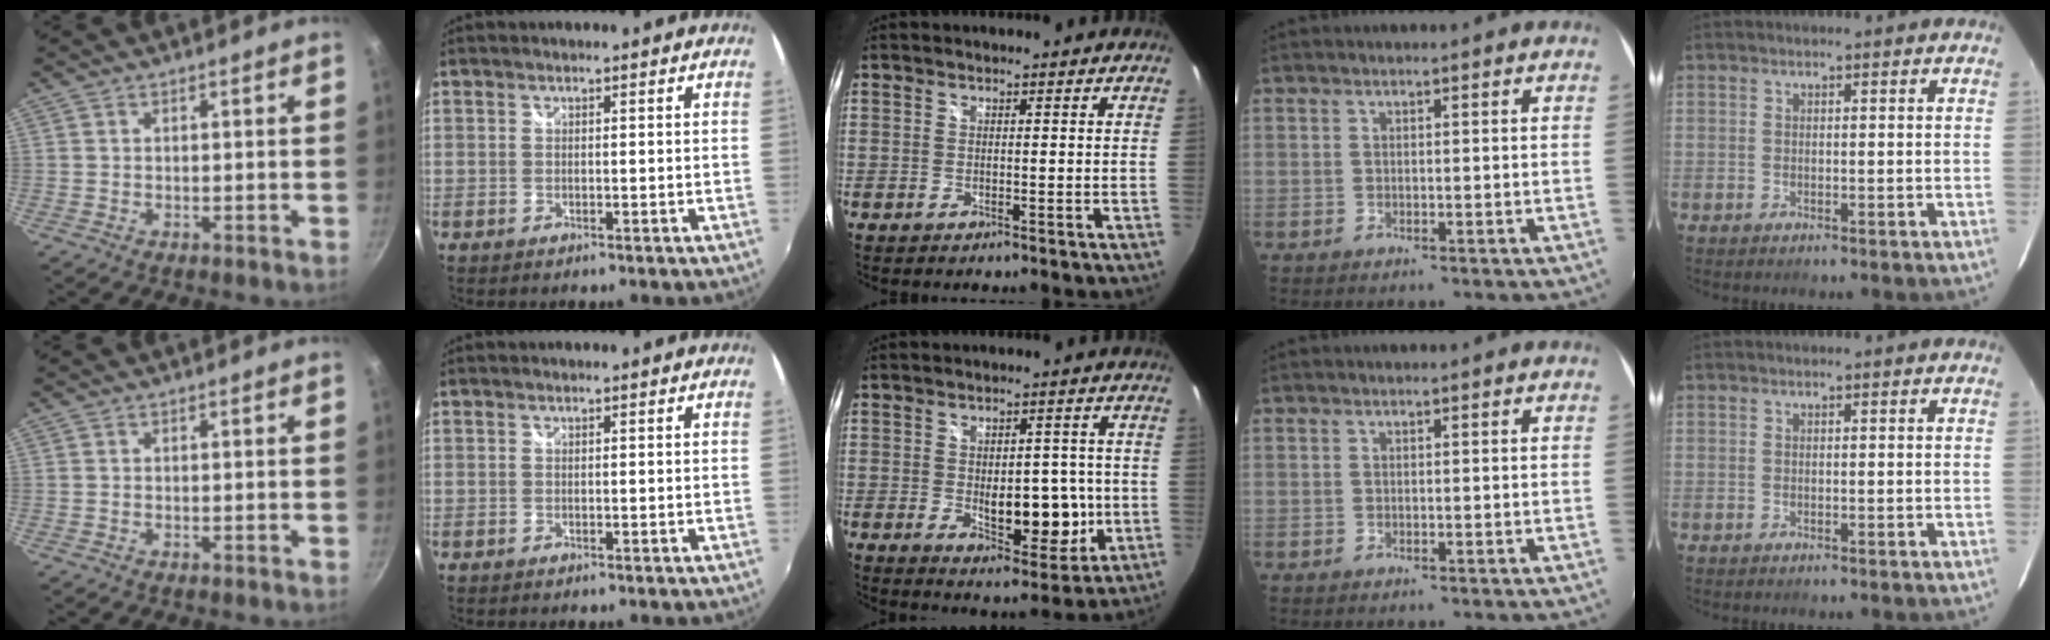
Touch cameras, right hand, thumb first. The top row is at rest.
{"middle": {"total": 10.0, "force": [-1.5, 5.5, 8.2], "torque": [-0.128, -0.012, -0.007]}}